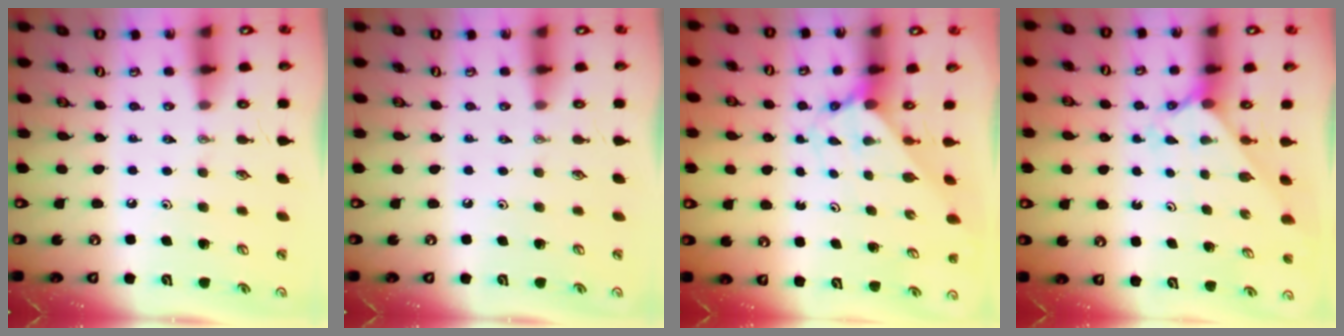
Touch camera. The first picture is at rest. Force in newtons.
{"total": 0.0}
{"total": 1.9, "press": 1.9, "slide": 0.2}
{"total": 2.1, "press": 2.1, "slide": 0.2}